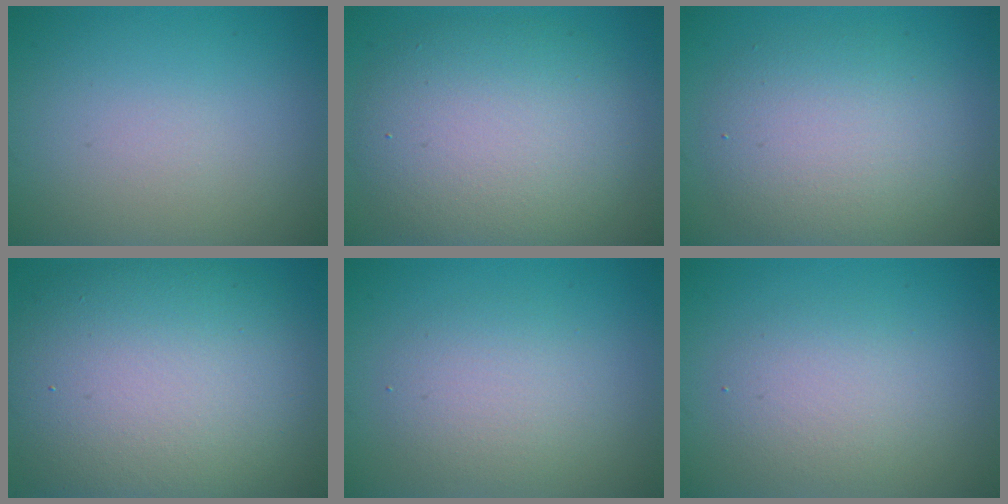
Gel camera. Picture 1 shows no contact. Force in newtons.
{"total": 8.4, "press": 8.4, "slide": 0.7}
{"total": 5.5, "press": 5.5, "slide": 0.4}
{"total": 13.4, "press": 13.4, "slide": 0.5}
{"total": 2.9, "press": 2.9, "slide": 0.2}
{"total": 2.6, "press": 2.6, "slide": 0.1}